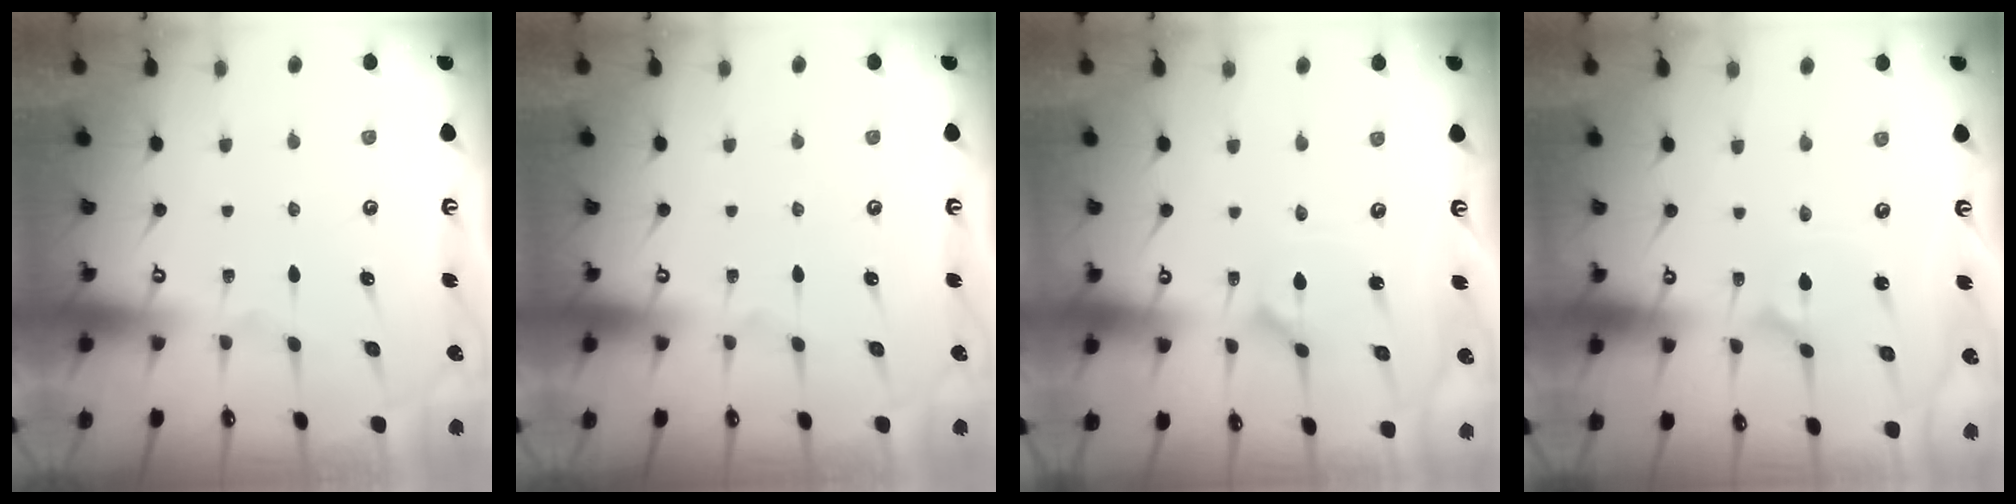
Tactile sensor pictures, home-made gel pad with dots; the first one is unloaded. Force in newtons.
{"total": 0.0}
{"total": 2.2, "press": 2.2, "slide": 0.4}
{"total": 2.5, "press": 2.5, "slide": 0.3}